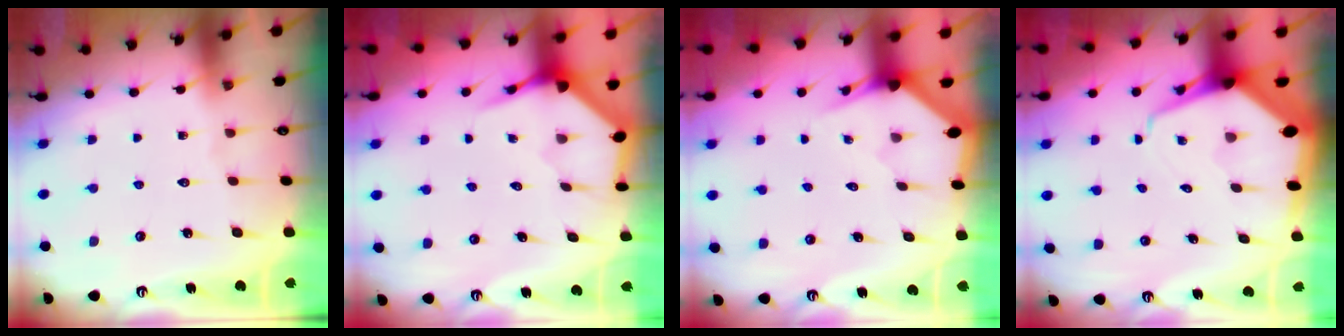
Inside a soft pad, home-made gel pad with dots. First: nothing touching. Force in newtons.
{"total": 4.0, "press": 3.9, "slide": 0.5}
{"total": 2.8, "press": 2.8, "slide": 0.1}
{"total": 7.9, "press": 7.9, "slide": 1.0}